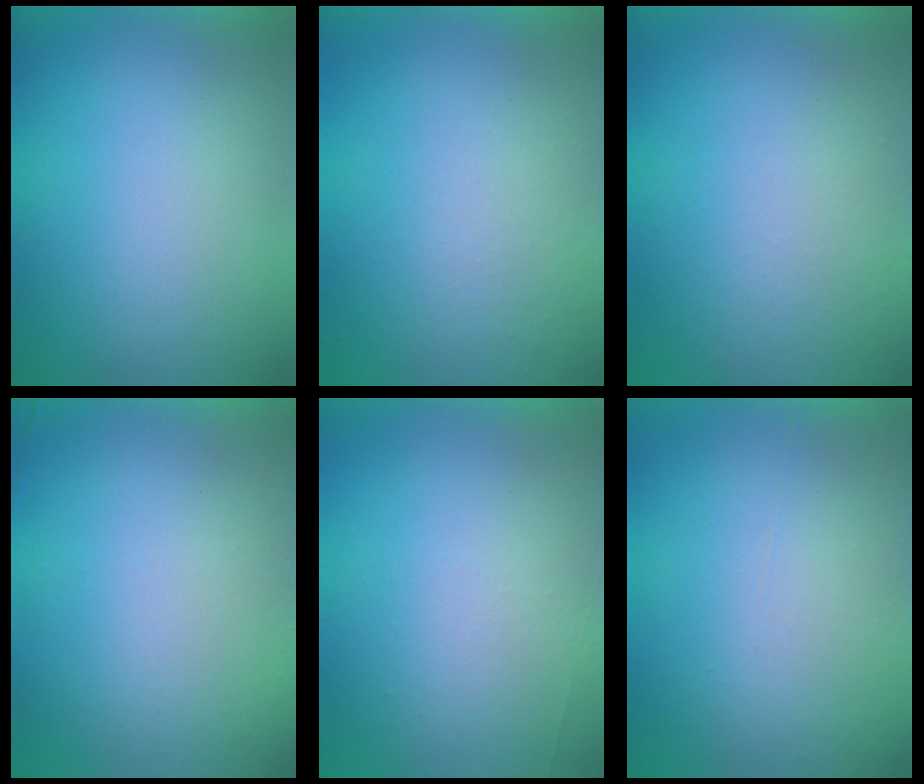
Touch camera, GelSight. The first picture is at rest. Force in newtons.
{"total": 8.3}
{"total": 7.1}
{"total": 6.2}
{"total": 6.8}
{"total": 7.1}